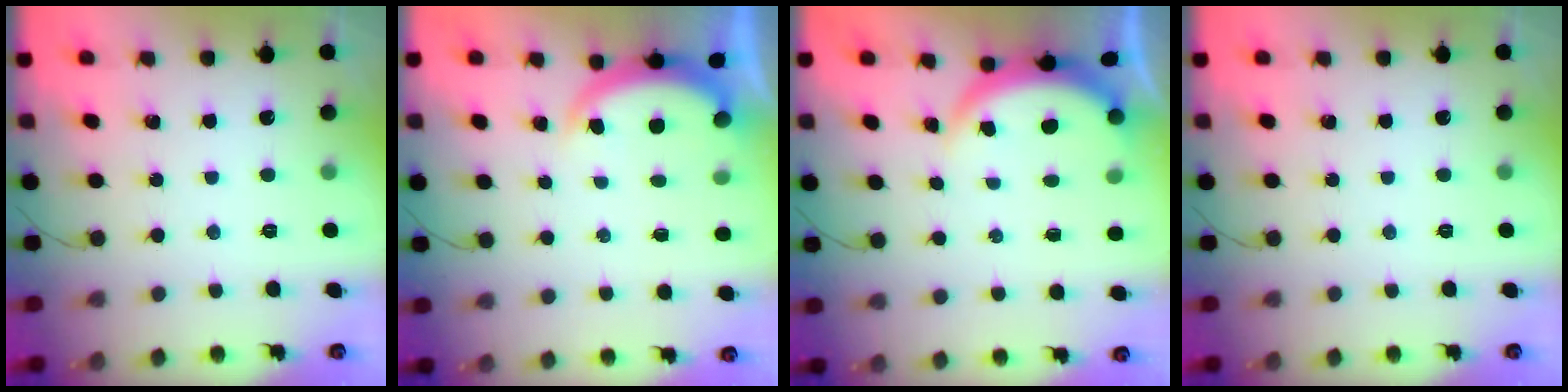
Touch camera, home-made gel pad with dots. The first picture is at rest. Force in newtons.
{"total": 4.0, "press": 4.0, "slide": 0.5}
{"total": 3.7, "press": 3.7, "slide": 0.5}
{"total": 0.0}